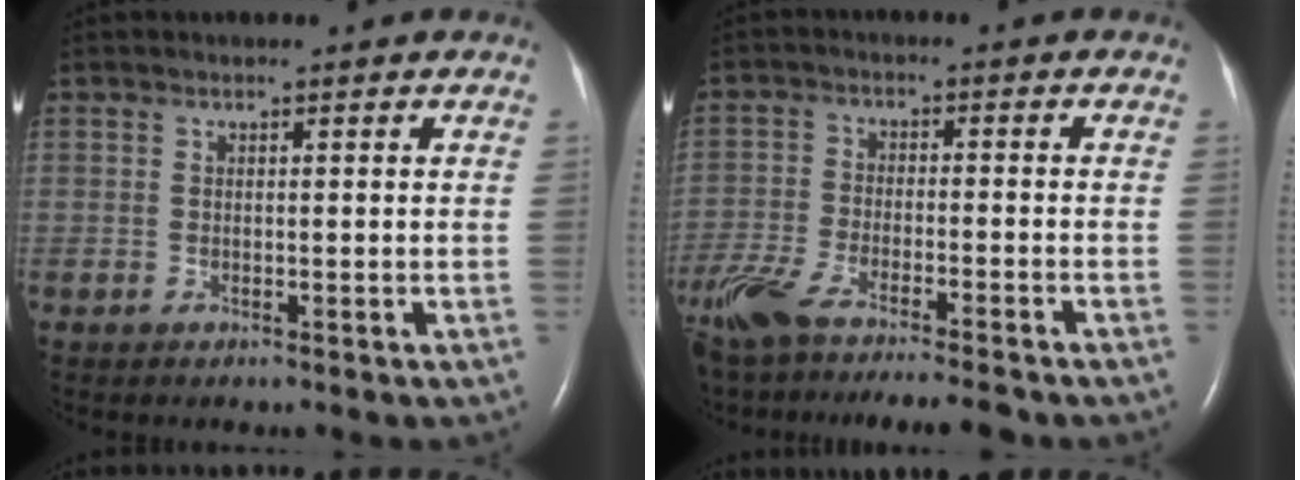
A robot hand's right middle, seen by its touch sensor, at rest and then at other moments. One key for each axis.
{"total": 15.3, "fx": -12.7, "fy": 2.2, "fz": 8.2, "tx": -0.169, "ty": -0.030, "tz": -0.208}